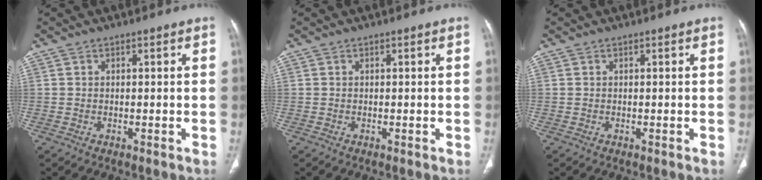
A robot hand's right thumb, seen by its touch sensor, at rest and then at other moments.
{"total": 0.0}
{"total": 0.0}